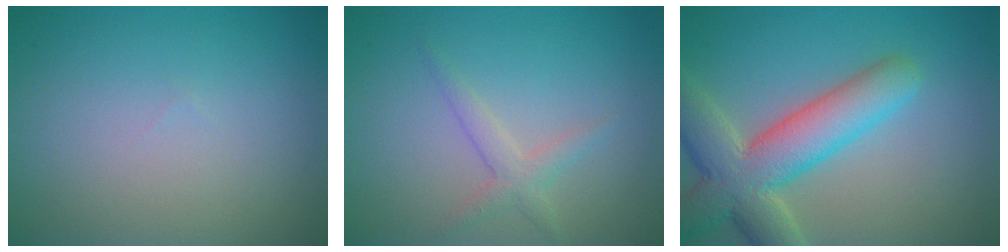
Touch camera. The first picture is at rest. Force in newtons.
{"total": 1.8, "press": 1.8, "slide": 0.1}
{"total": 8.2, "press": 8.1, "slide": 0.7}